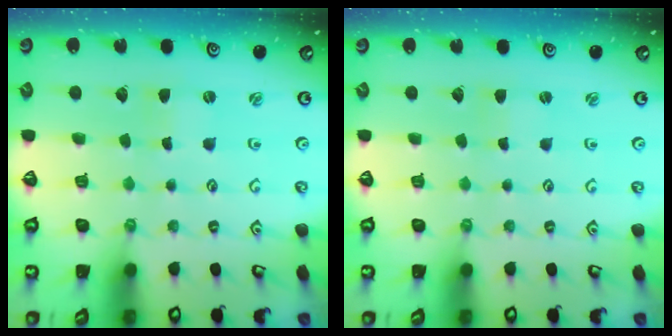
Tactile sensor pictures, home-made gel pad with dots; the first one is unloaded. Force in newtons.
{"total": 1.3, "press": 1.3, "slide": 0.2}